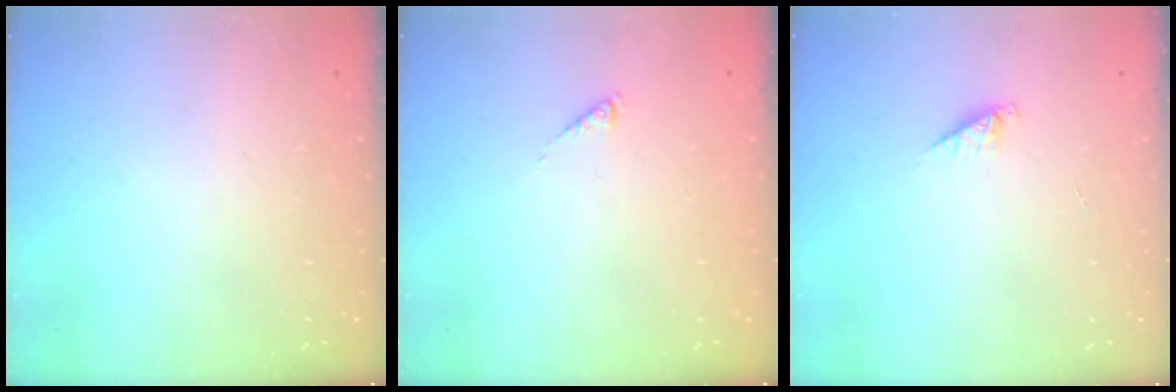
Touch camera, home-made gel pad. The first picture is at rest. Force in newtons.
{"total": 0.0}
{"total": 3.3, "press": 3.2, "slide": 0.5}